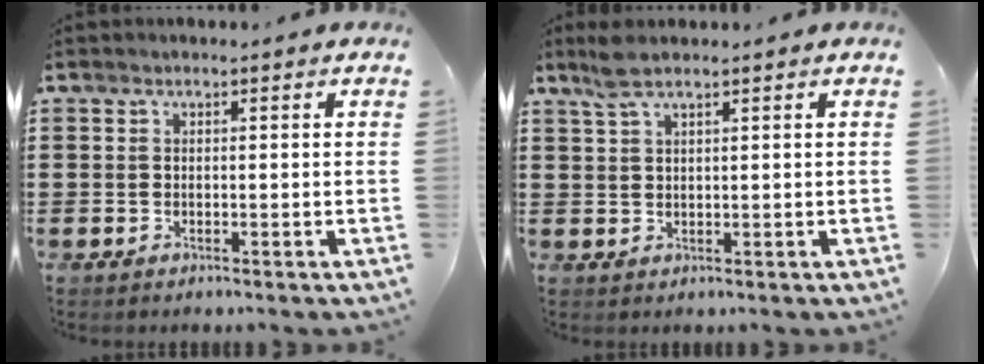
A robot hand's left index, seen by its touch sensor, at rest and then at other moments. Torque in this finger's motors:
{"motor_torque": [0.93, -0.23, 0.15, 0.09]}